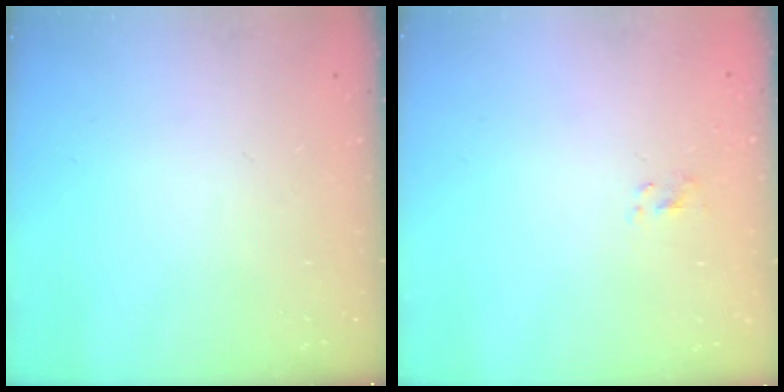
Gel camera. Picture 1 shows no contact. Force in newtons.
{"total": 0.8, "press": 0.5, "slide": 0.6}